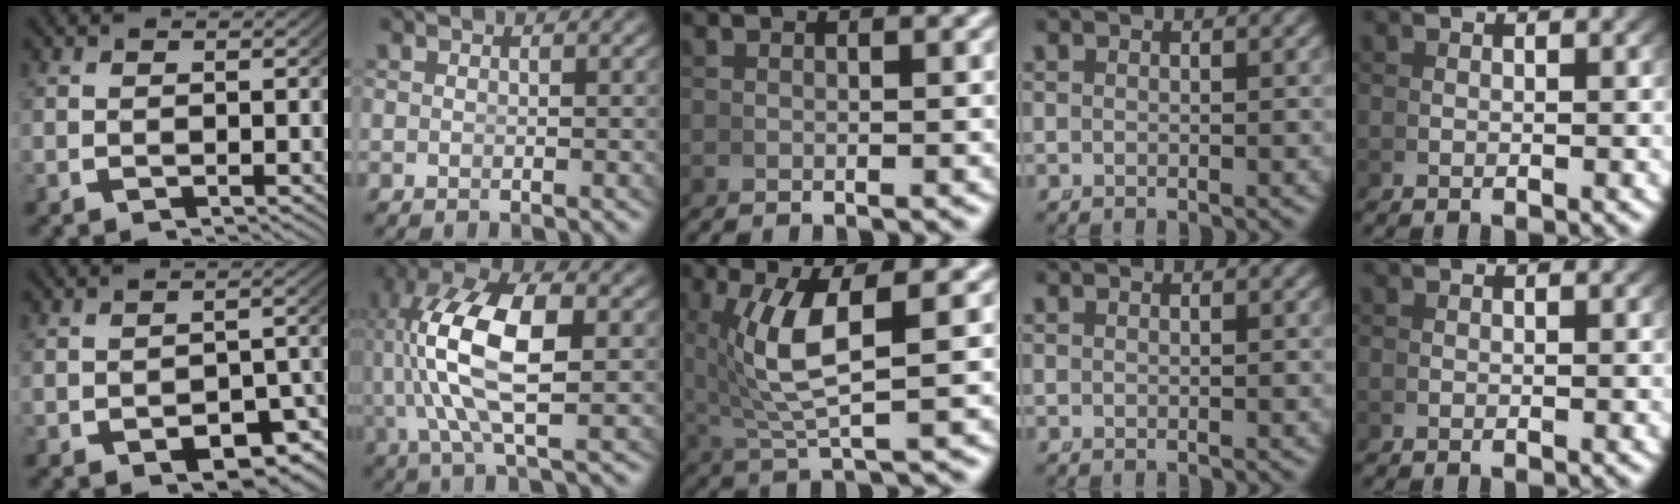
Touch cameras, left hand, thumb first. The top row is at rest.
{"thumb": {"total": 5.0, "force": [-2.2, 2.8, 3.4], "torque": [-0.046, -0.015, -0.028]}, "index": {"total": 8.9, "force": [1.4, 3.4, 8.1], "torque": [-0.166, -0.010, 0.030]}, "middle": {"total": 6.1, "force": [1.0, 1.8, 5.7], "torque": [-0.118, 0.001, 0.028]}}